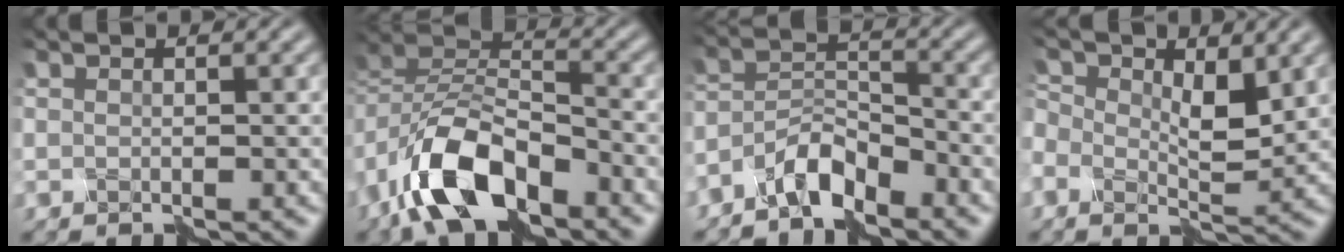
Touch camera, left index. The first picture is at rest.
{"total": 8.8, "force": [-5.9, 3.8, 5.3], "torque": [-0.102, 0.008, -0.119]}
{"total": 4.4, "force": [-4.0, 0.8, 1.5], "torque": [-0.026, 0.012, -0.083]}
{"total": 5.2, "force": [0.3, 2.7, 4.4], "torque": [-0.088, 0.003, 0.000]}